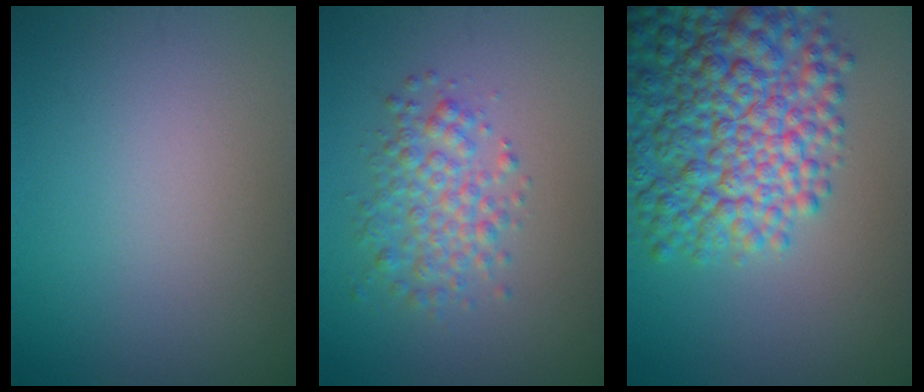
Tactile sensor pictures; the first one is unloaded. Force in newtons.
{"total": 3.2, "press": 3.2, "slide": 0.1}
{"total": 10.0, "press": 10.0, "slide": 0.3}